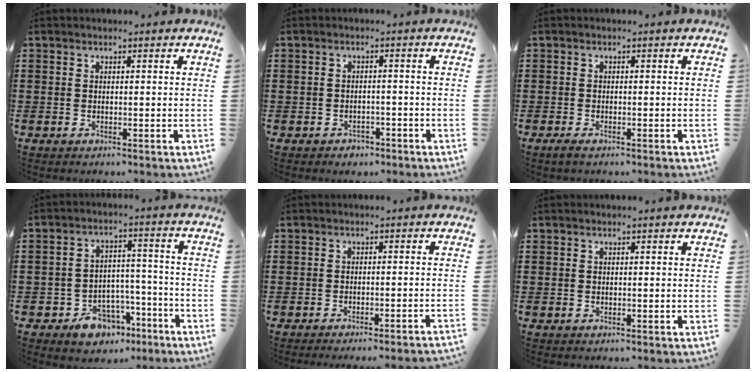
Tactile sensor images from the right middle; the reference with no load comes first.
{"total": 1.7, "force": [-1.4, 0.9, -0.1], "torque": [-0.006, 0.002, -0.033]}
{"total": 1.0, "force": [-0.7, 0.3, 0.7], "torque": [-0.015, -0.001, -0.014]}
{"total": 7.8, "force": [-5.9, 4.5, 2.4], "torque": [-0.041, 0.039, -0.109]}
{"total": 1.9, "force": [-1.8, -0.4, 0.5], "torque": [-0.009, 0.002, -0.036]}
{"total": 0.0}